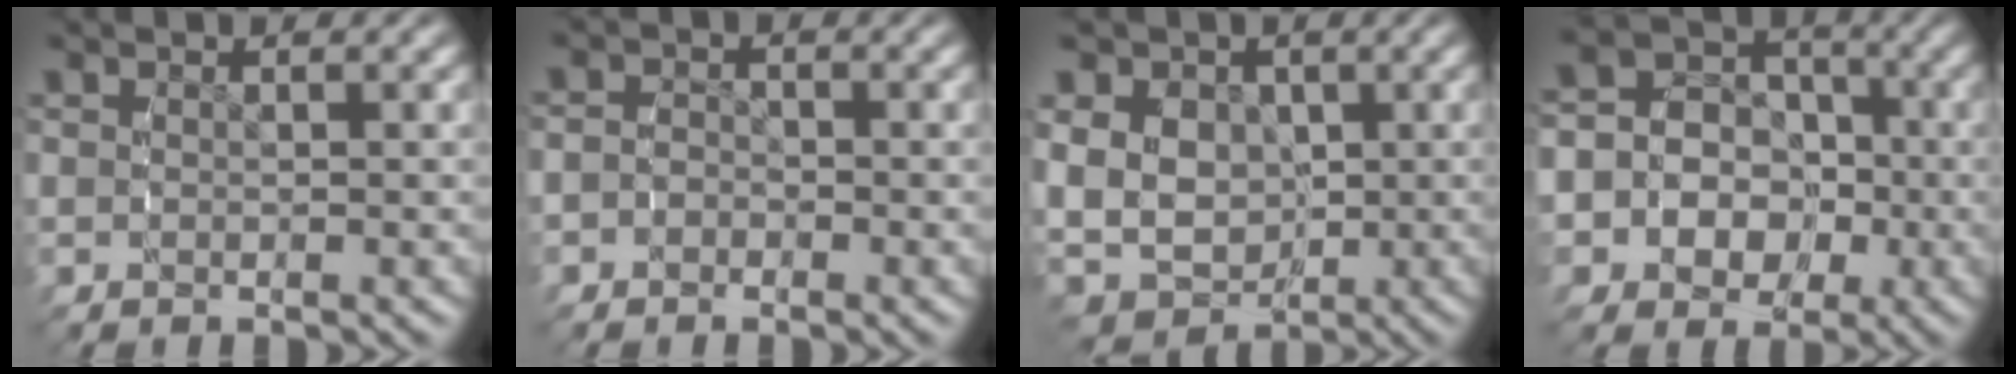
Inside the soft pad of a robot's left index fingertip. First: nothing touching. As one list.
[{"total": 1.9, "force": [-1.3, 1.4, 0.1], "torque": [-0.008, -0.014, -0.022]}, {"total": 10.8, "force": [-0.4, 9.5, 5.1], "torque": [-0.136, -0.053, 0.006]}, {"total": 12.8, "force": [-2.2, 11.6, 5.1], "torque": [-0.136, -0.045, -0.041]}]